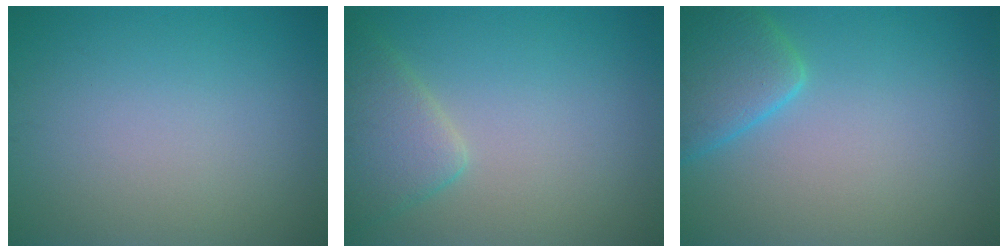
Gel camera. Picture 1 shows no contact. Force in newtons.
{"total": 3.5, "press": 3.4, "slide": 0.4}
{"total": 4.6, "press": 4.6, "slide": 0.3}